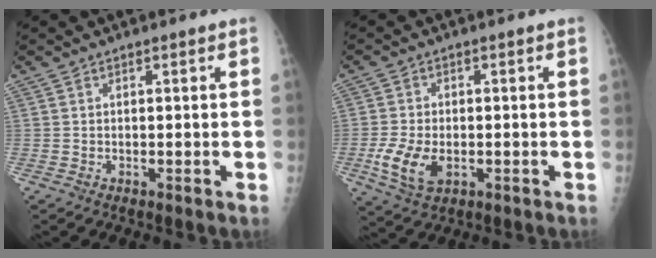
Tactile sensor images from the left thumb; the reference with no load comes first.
{"total": 7.8, "force": [-2.1, 4.7, 5.8], "torque": [-0.118, -0.003, -0.034]}